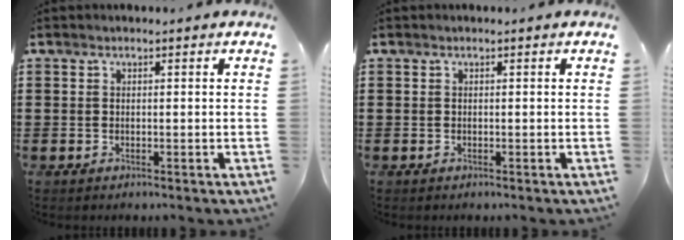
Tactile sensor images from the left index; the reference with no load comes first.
{"total": 0.0}